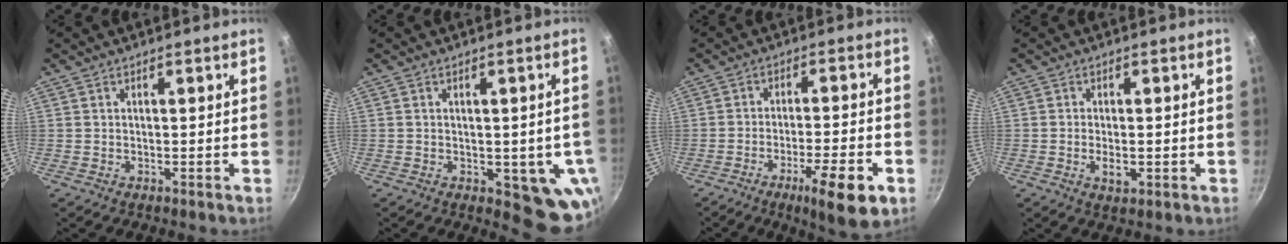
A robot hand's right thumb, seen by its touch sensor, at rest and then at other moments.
{"total": 9.8, "force": [-1.9, 5.0, 8.2], "torque": [-0.052, -0.007, -0.019]}
{"total": 11.3, "force": [-5.4, 2.1, 9.7], "torque": [-0.142, 0.019, -0.077]}
{"total": 3.2, "force": [-0.7, 1.6, 2.6], "torque": [-0.050, -0.005, -0.012]}